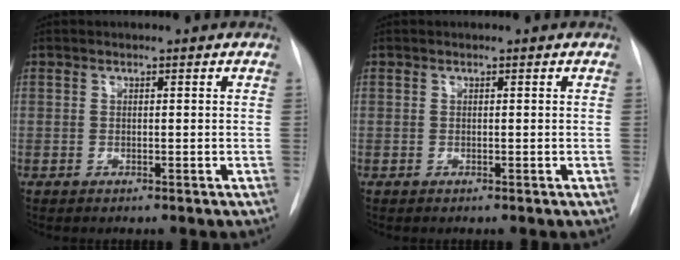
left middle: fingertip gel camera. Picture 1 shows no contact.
{"total": 0.0}